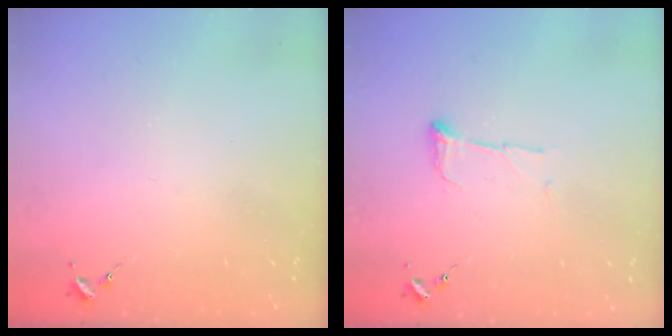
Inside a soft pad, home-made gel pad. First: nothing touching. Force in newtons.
{"total": 6.3, "press": 6.3, "slide": 0.3}